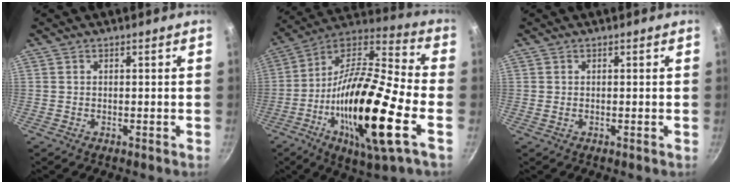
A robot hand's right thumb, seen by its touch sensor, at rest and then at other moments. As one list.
[{"total": 26.5, "force": [-7.6, 6.5, 24.5], "torque": [-0.431, 0.019, -0.151]}, {"total": 0.0}]